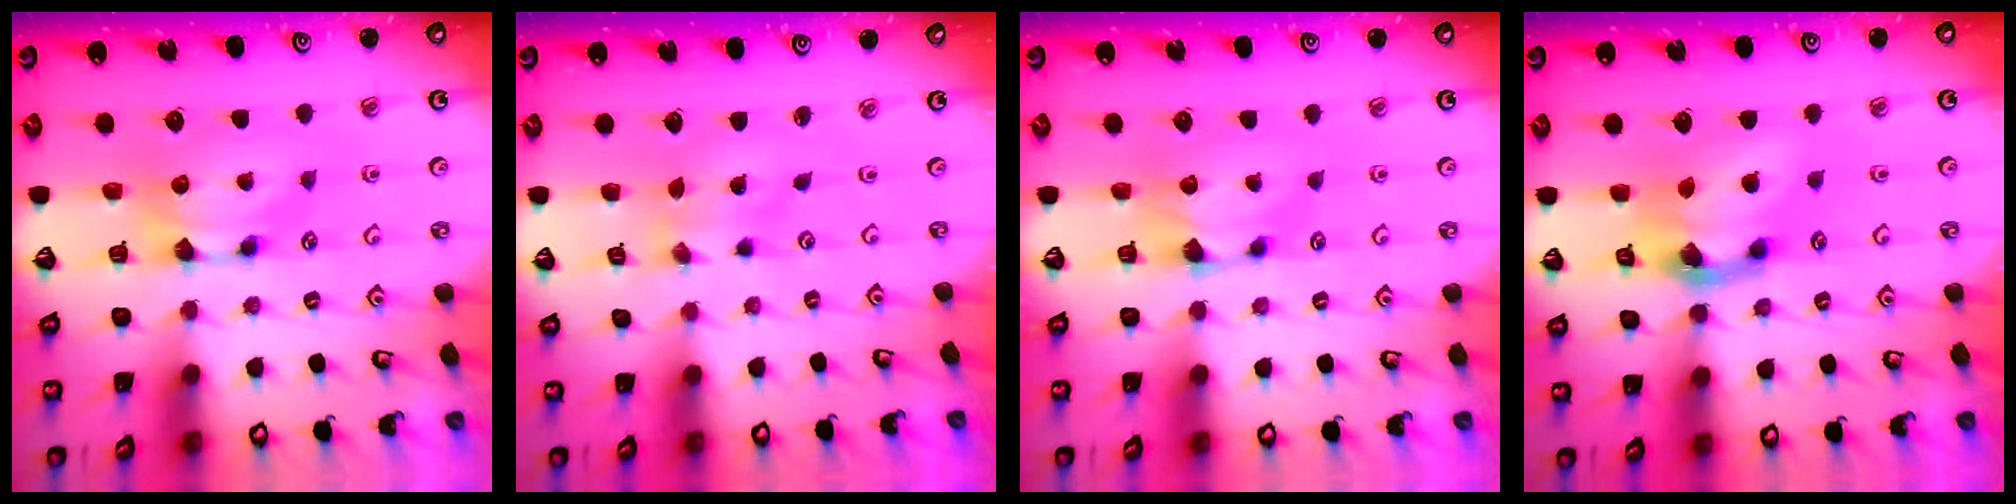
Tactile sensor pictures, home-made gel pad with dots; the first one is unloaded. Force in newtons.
{"total": 2.6, "press": 2.4, "slide": 0.9}
{"total": 1.1, "press": 0.9, "slide": 0.5}
{"total": 5.3, "press": 4.8, "slide": 2.1}